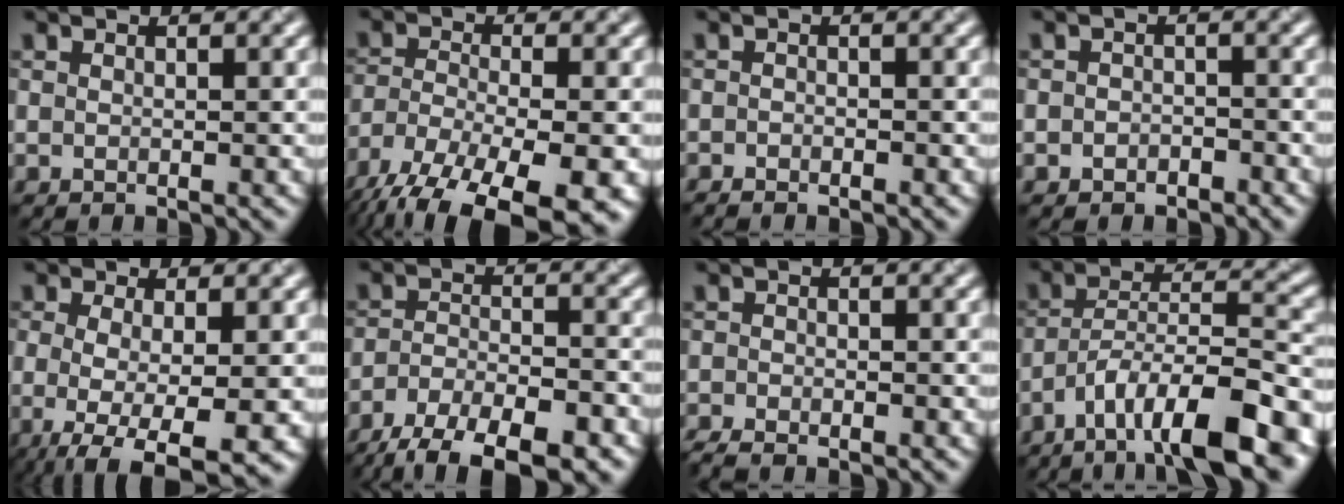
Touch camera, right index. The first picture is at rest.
{"total": 14.0, "force": [-10.5, 4.9, 7.9], "torque": [-0.151, -0.047, -0.153]}
{"total": 0.9, "force": [-0.8, -0.1, 0.0], "torque": [0.001, -0.001, -0.017]}
{"total": 1.2, "force": [-0.9, 0.7, 0.1], "torque": [0.004, 0.002, -0.017]}
{"total": 6.7, "force": [-2.4, 1.9, 6.0], "torque": [-0.102, -0.015, -0.036]}
{"total": 8.8, "force": [-6.9, 2.7, 4.7], "torque": [-0.070, -0.012, -0.117]}
{"total": 2.0, "force": [-1.9, 0.2, 0.6], "torque": [-0.017, -0.006, -0.042]}
{"total": 11.2, "force": [-7.3, 2.7, 8.0], "torque": [-0.128, 0.015, -0.127]}